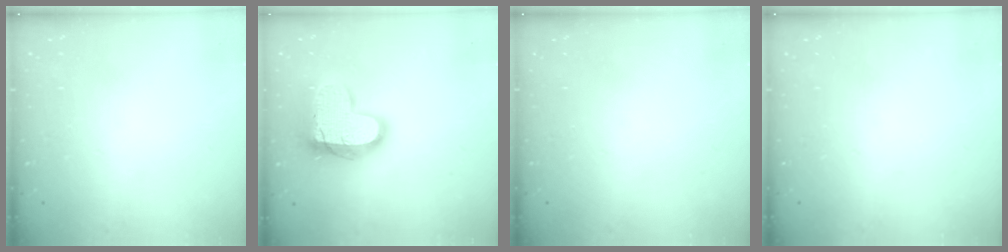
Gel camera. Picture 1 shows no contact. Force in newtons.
{"total": 17.7, "press": 17.7, "slide": 1.3}
{"total": 0.0}
{"total": 0.0}